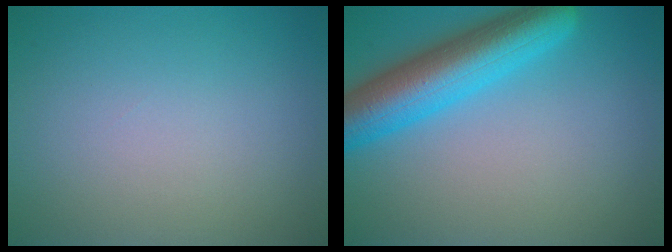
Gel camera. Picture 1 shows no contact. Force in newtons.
{"total": 7.6, "press": 7.6, "slide": 0.3}